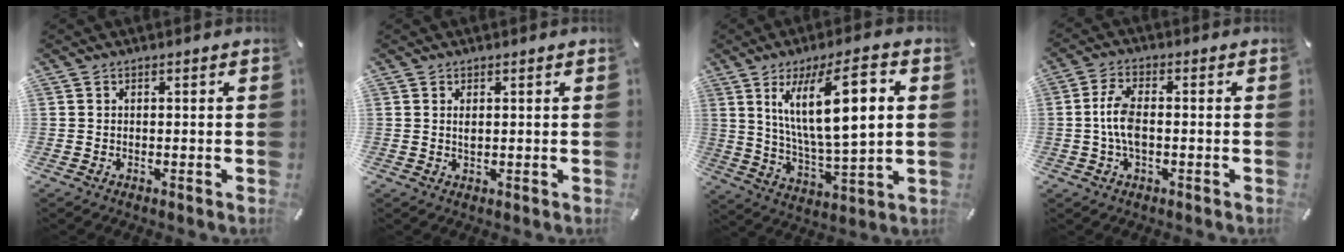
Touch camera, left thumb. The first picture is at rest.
{"total": 1.6, "force": [0.5, 0.6, 1.4], "torque": [-0.031, 0.001, 0.007]}
{"total": 18.1, "force": [6.9, 5.8, 15.7], "torque": [-0.279, -0.009, 0.106]}
{"total": 6.6, "force": [-0.7, 3.1, 5.8], "torque": [-0.129, 0.001, -0.018]}